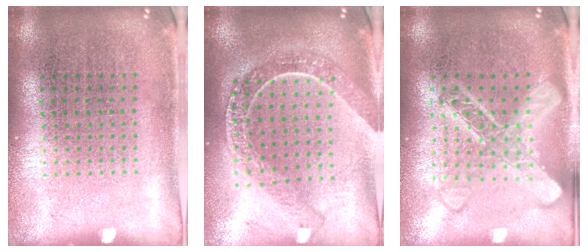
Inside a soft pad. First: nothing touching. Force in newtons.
{"total": 2.2, "press": 1.8, "slide": 1.2}
{"total": 2.7, "press": 2.6, "slide": 0.5}